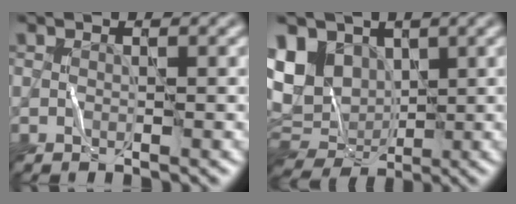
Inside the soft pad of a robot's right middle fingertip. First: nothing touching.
{"total": 10.9, "force": [2.2, 8.0, 7.0], "torque": [-0.148, 0.016, 0.051]}